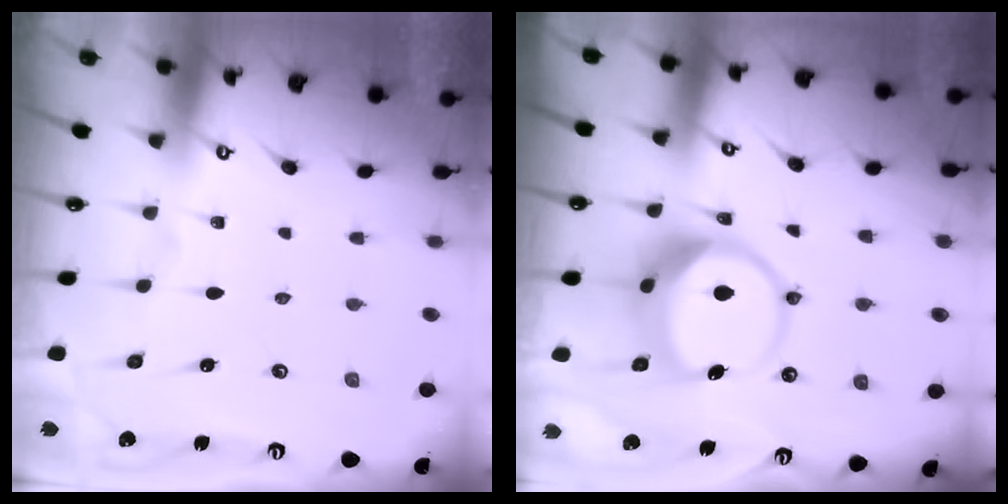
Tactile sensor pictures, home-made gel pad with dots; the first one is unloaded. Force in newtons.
{"total": 9.3, "press": 9.2, "slide": 1.3}